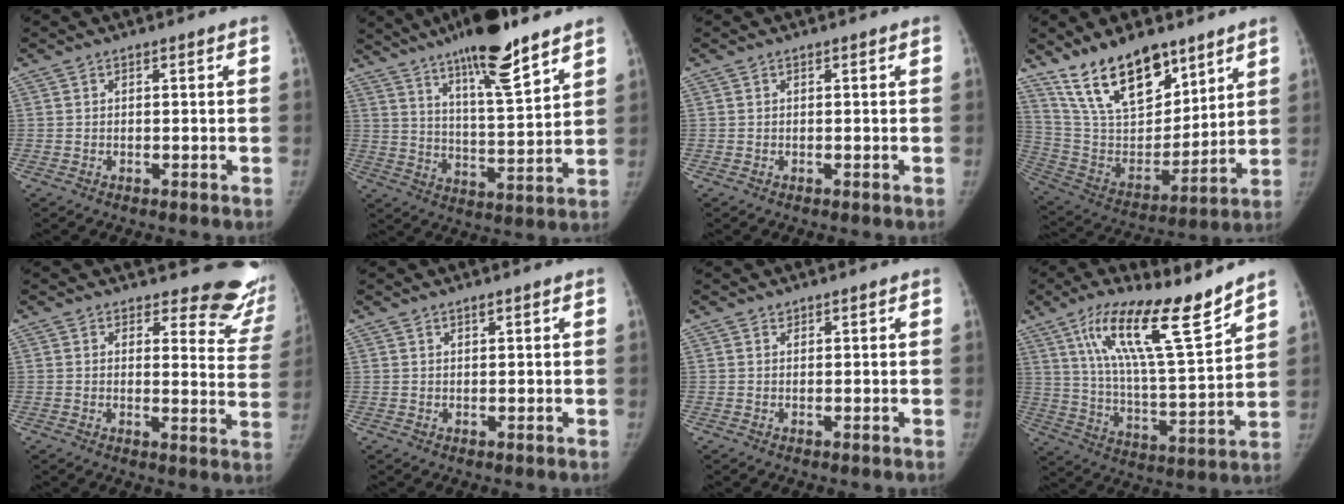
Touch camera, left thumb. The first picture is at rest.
{"total": 17.1, "force": [12.0, 2.8, 11.8], "torque": [-0.179, -0.062, 0.199]}
{"total": 0.0}
{"total": 20.4, "force": [14.2, 9.5, 11.2], "torque": [-0.149, -0.069, 0.266]}
{"total": 13.7, "force": [12.5, 4.4, 3.5], "torque": [0.009, -0.123, 0.116]}
{"total": 1.0, "force": [0.8, 0.2, 0.6], "torque": [-0.008, -0.006, 0.016]}
{"total": 0.7, "force": [0.6, 0.3, 0.0], "torque": [0.003, -0.005, 0.009]}
{"total": 18.8, "force": [12.7, 3.3, 13.5], "torque": [-0.207, -0.070, 0.223]}